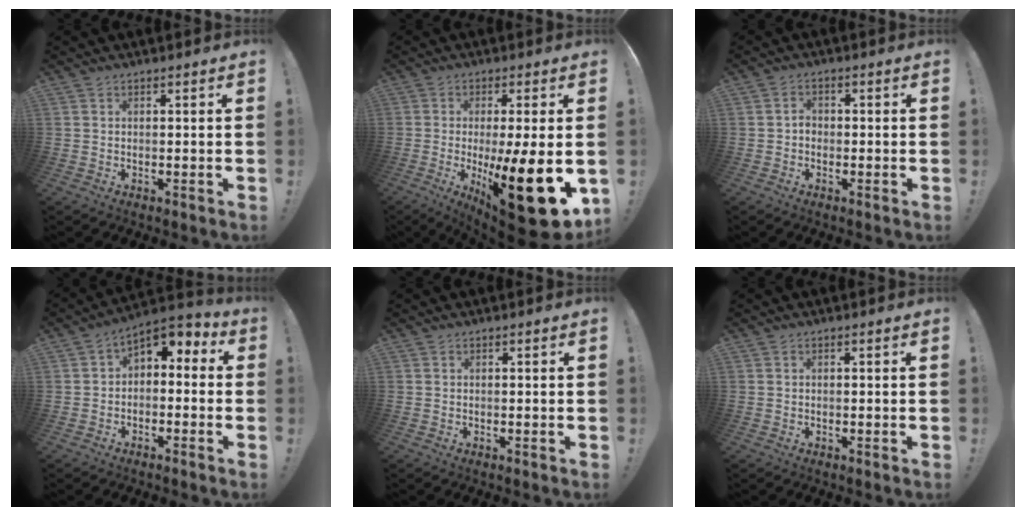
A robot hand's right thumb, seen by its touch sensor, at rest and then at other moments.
{"total": 21.8, "force": [-4.3, 4.6, 20.9], "torque": [-0.303, -0.006, -0.057]}
{"total": 2.3, "force": [-1.1, 1.6, 1.3], "torque": [-0.025, 0.011, -0.020]}
{"total": 5.3, "force": [0.5, 3.7, 3.7], "torque": [-0.044, -0.004, 0.013]}
{"total": 0.0}
{"total": 0.0}